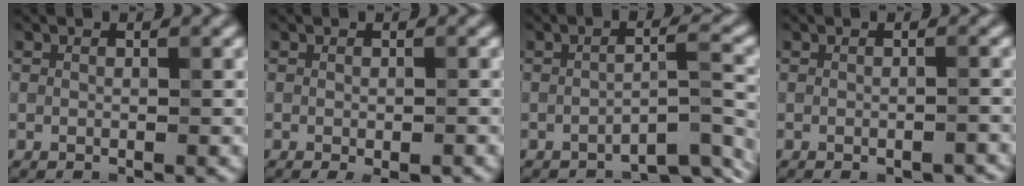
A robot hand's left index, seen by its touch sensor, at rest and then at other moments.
{"total": 1.6, "force": [-1.0, 0.3, 1.2], "torque": [-0.024, -0.007, -0.011]}
{"total": 4.8, "force": [-3.8, 0.8, 2.8], "torque": [-0.034, 0.010, -0.056]}
{"total": 1.5, "force": [-0.9, 0.4, 1.1], "torque": [-0.015, -0.001, -0.013]}